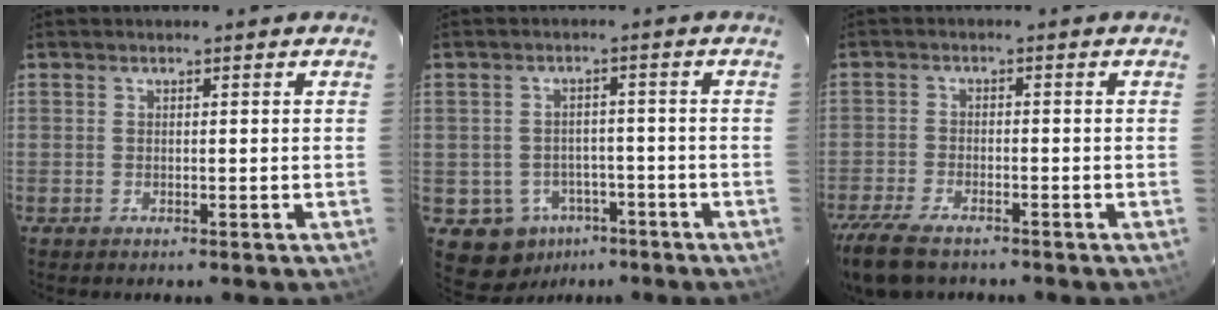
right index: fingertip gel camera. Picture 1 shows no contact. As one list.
[{"total": 8.0, "force": [-4.2, 6.6, 1.7], "torque": [-0.048, 0.023, -0.040]}, {"total": 10.3, "force": [-8.0, 3.4, 5.4], "torque": [-0.142, -0.034, -0.151]}]